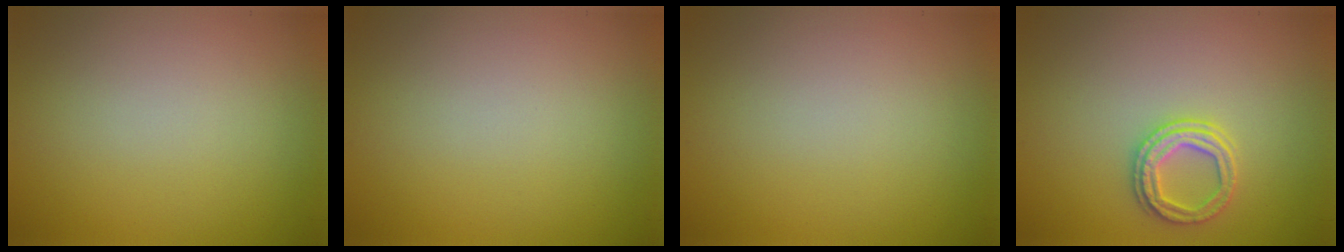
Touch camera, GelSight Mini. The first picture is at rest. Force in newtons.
{"total": 0.0}
{"total": 0.0}
{"total": 2.4, "press": 2.4, "slide": 0.4}